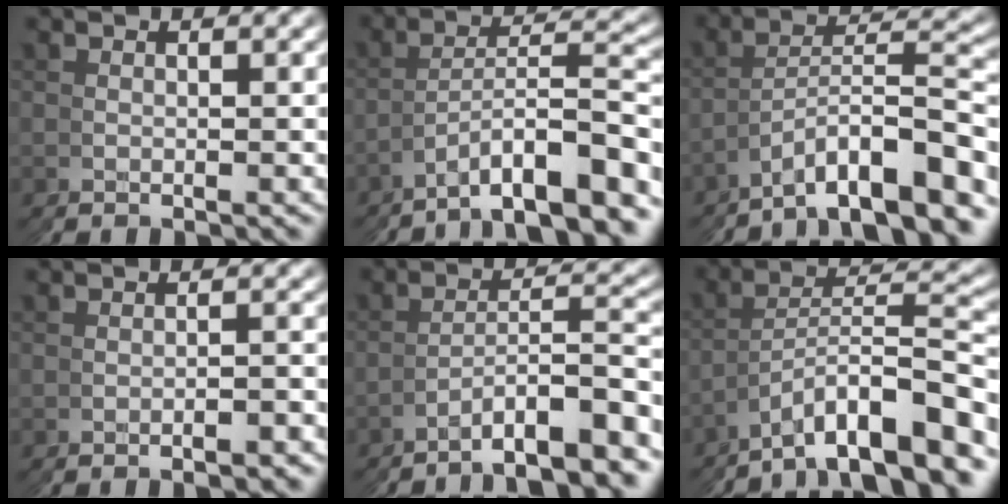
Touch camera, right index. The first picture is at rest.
{"total": 5.4, "force": [-3.3, -0.9, 4.2], "torque": [-0.063, 0.015, -0.061]}
{"total": 5.9, "force": [-3.5, -0.4, 4.7], "torque": [-0.075, 0.010, -0.061]}
{"total": 1.1, "force": [-1.0, -0.4, 0.0], "torque": [-0.003, 0.005, -0.022]}
{"total": 5.7, "force": [-4.6, -1.3, 3.0], "torque": [-0.043, 0.010, -0.077]}
{"total": 6.9, "force": [-3.9, 0.2, 5.7], "torque": [-0.093, 0.007, -0.065]}